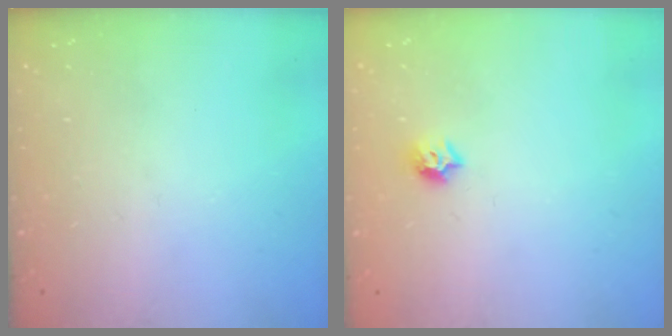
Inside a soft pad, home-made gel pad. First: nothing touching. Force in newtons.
{"total": 6.3, "press": 6.3, "slide": 0.2}